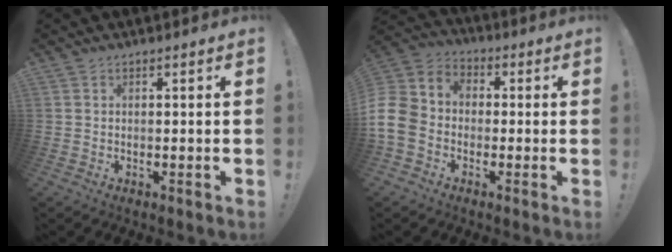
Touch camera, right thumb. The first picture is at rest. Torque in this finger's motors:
{"motor_torque": [1.51, 1.52, 0.02, 0.00, 0.06]}